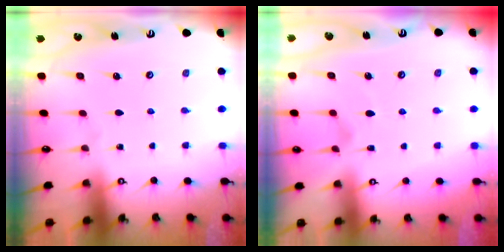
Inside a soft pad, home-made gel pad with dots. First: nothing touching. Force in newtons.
{"total": 1.7, "press": 1.2, "slide": 1.2}